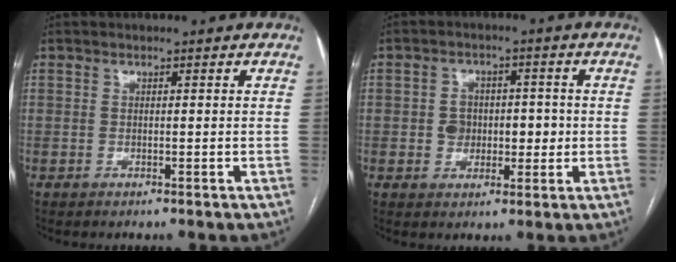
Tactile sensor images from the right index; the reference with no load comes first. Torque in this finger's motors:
{"motor_torque": [0.54, 0.11, 0.28, 0.07]}